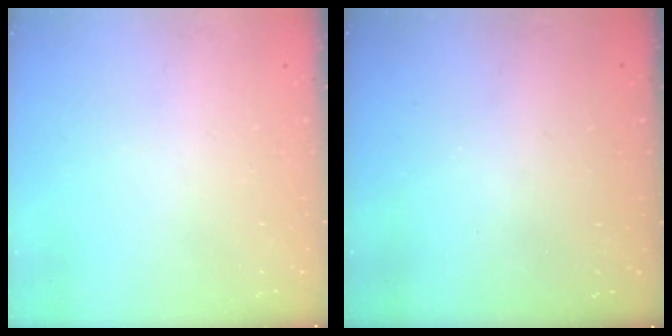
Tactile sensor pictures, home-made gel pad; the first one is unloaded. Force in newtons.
{"total": 3.0, "press": 3.0, "slide": 0.3}